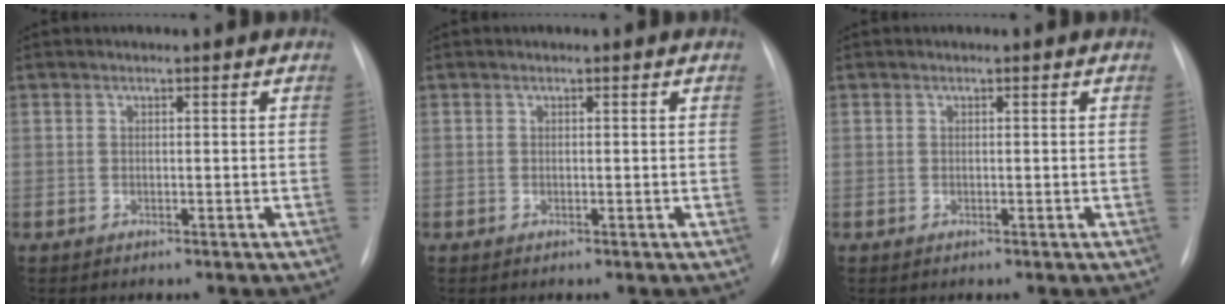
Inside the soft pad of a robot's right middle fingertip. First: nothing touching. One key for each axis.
{"total": 0.0}
{"total": 0.0}